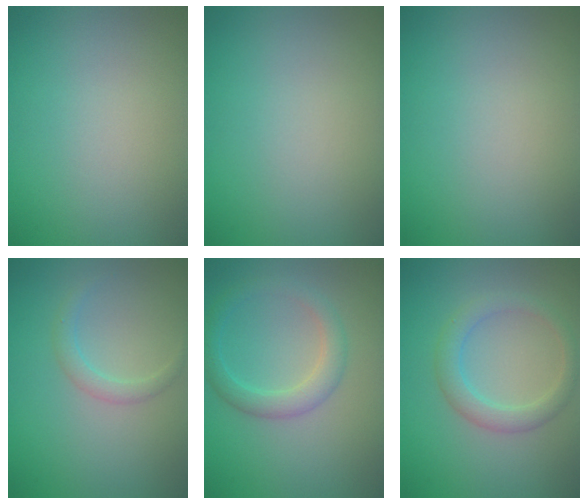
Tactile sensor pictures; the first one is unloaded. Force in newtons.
{"total": 0.0}
{"total": 0.0}
{"total": 1.4, "press": 1.4, "slide": 0.1}
{"total": 2.7, "press": 2.7, "slide": 0.1}
{"total": 2.7, "press": 2.7, "slide": 0.1}